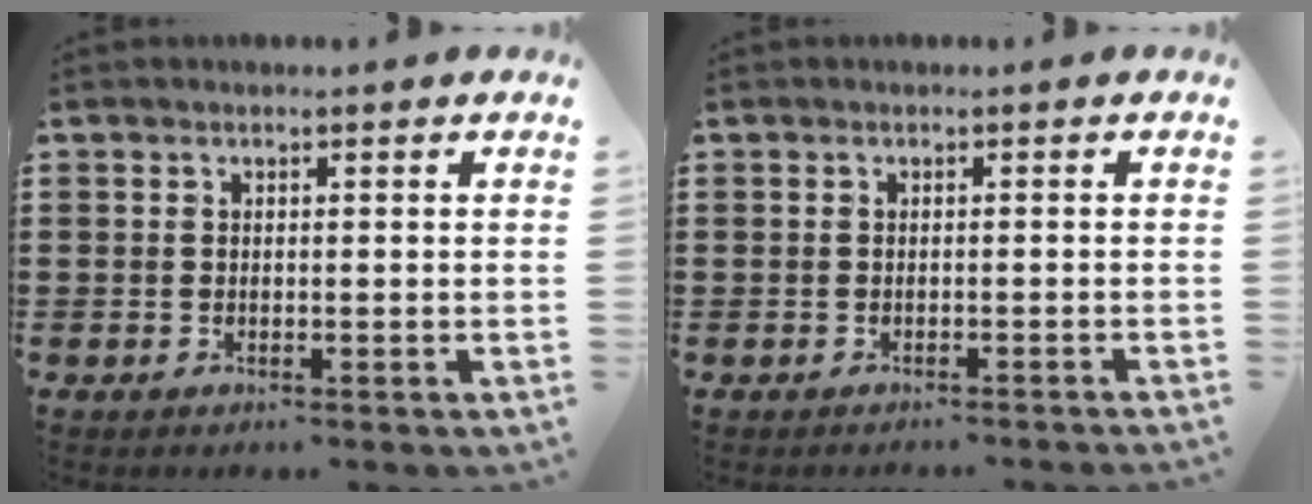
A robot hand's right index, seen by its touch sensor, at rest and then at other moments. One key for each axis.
{"total": 0.6, "fx": -0.6, "fy": -0.1, "fz": 0.1, "tx": -0.004, "ty": -0.002, "tz": -0.011}